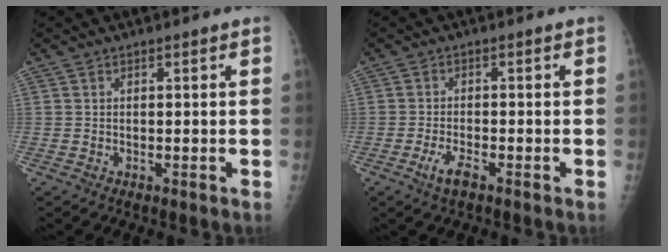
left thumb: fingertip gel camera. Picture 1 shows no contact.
{"total": 3.2, "force": [-1.8, 1.0, 2.4], "torque": [-0.056, 0.007, -0.035]}